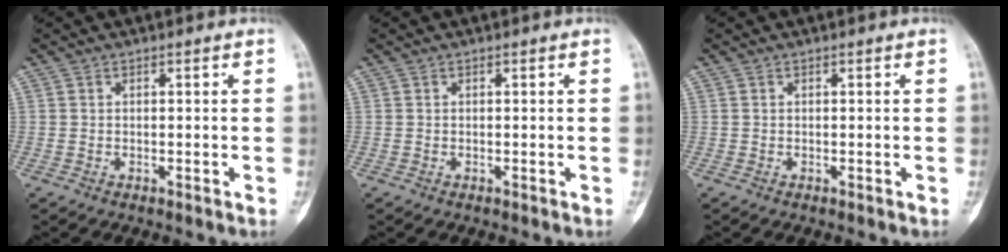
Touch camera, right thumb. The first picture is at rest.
{"total": 0.0}
{"total": 0.0}